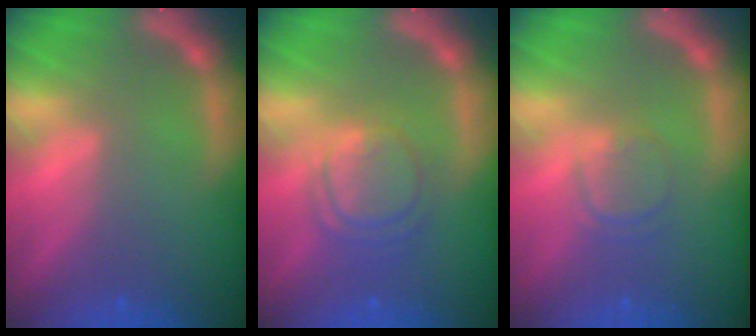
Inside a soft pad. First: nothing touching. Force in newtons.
{"total": 5.1}
{"total": 2.4}